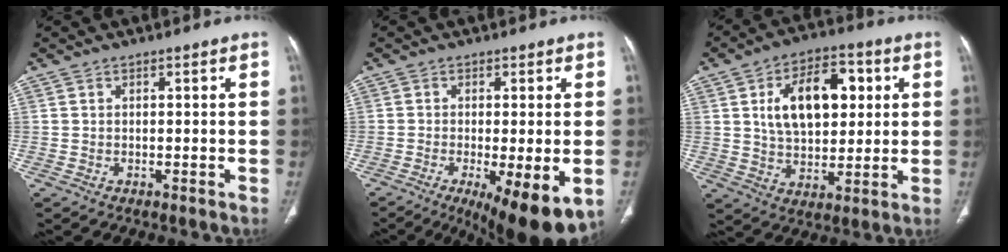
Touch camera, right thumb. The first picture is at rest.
{"total": 12.8, "force": [-5.0, 3.4, 11.3], "torque": [-0.152, -0.019, -0.069]}
{"total": 15.6, "force": [3.8, 9.2, 12.0], "torque": [-0.161, 0.004, 0.065]}